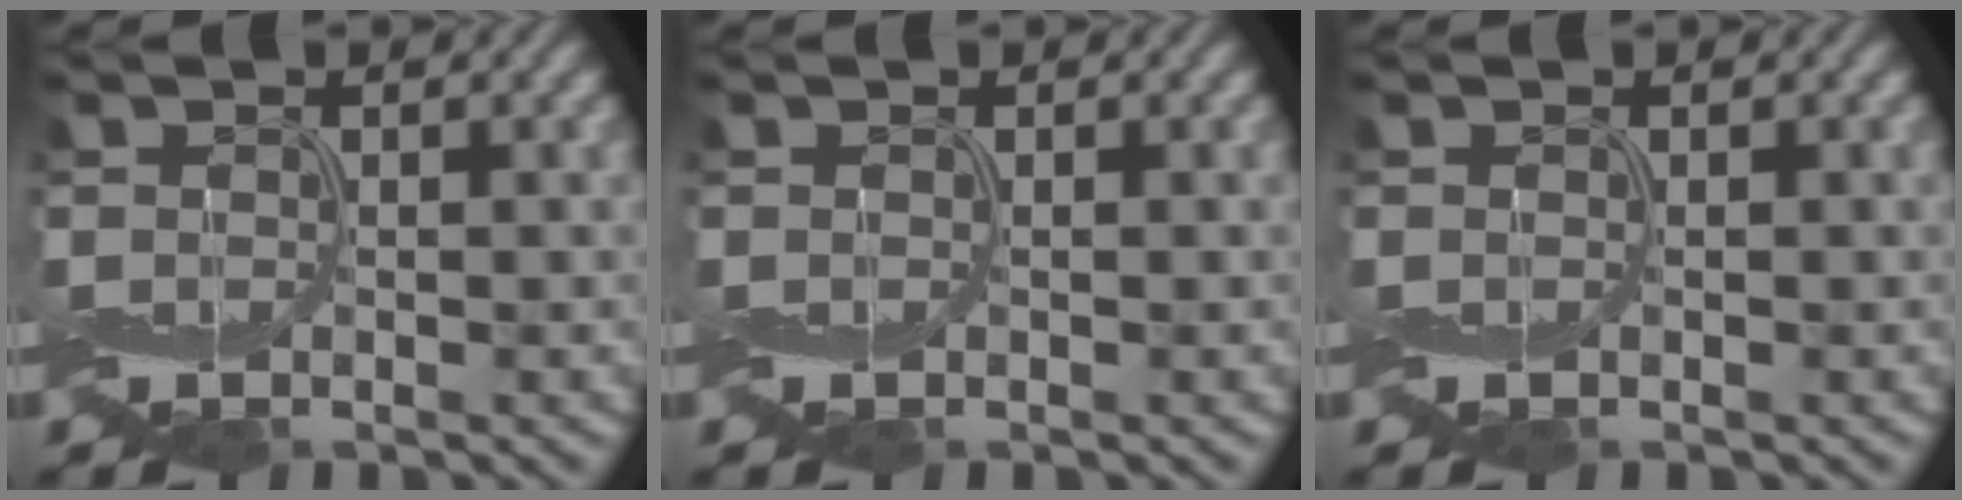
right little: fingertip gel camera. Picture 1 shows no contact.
{"total": 0.0}
{"total": 0.0}